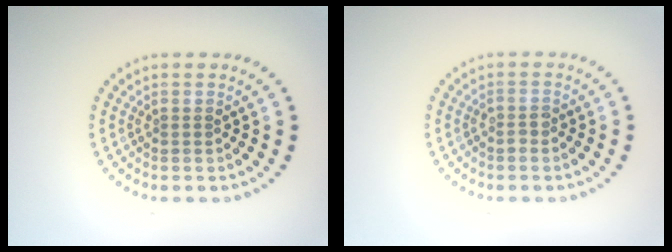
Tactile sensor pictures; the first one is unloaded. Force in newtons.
{"total": 0.8, "press": 0.7, "slide": 0.4}